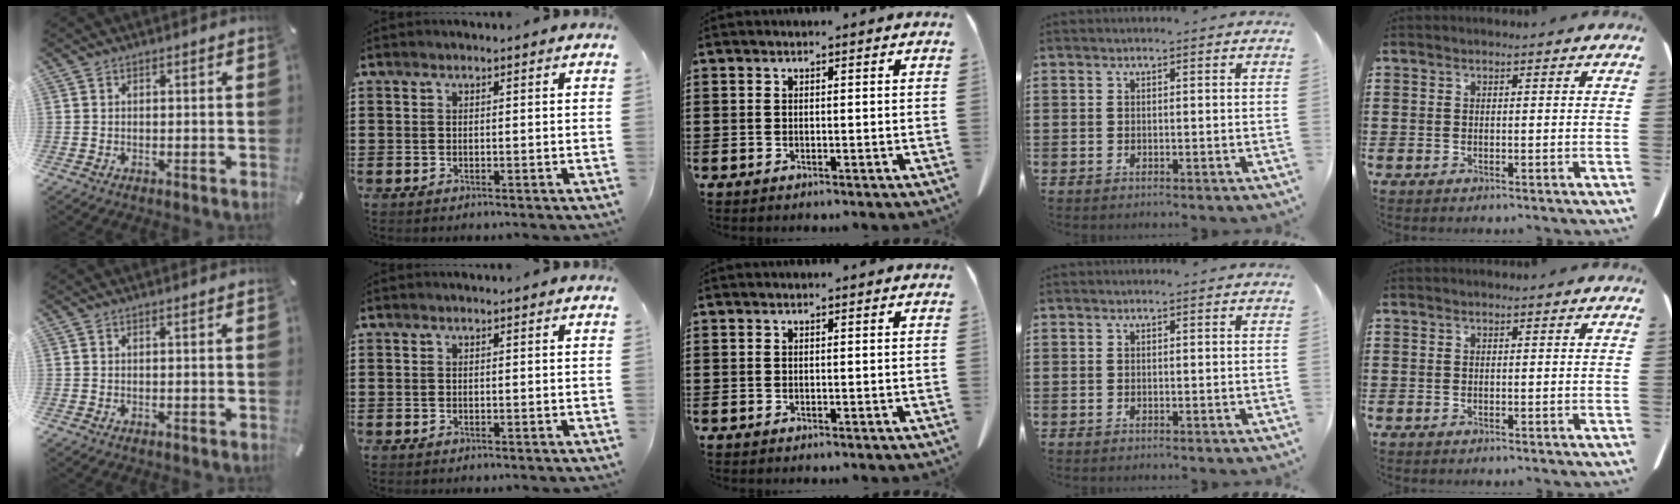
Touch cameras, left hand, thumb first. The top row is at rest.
{}